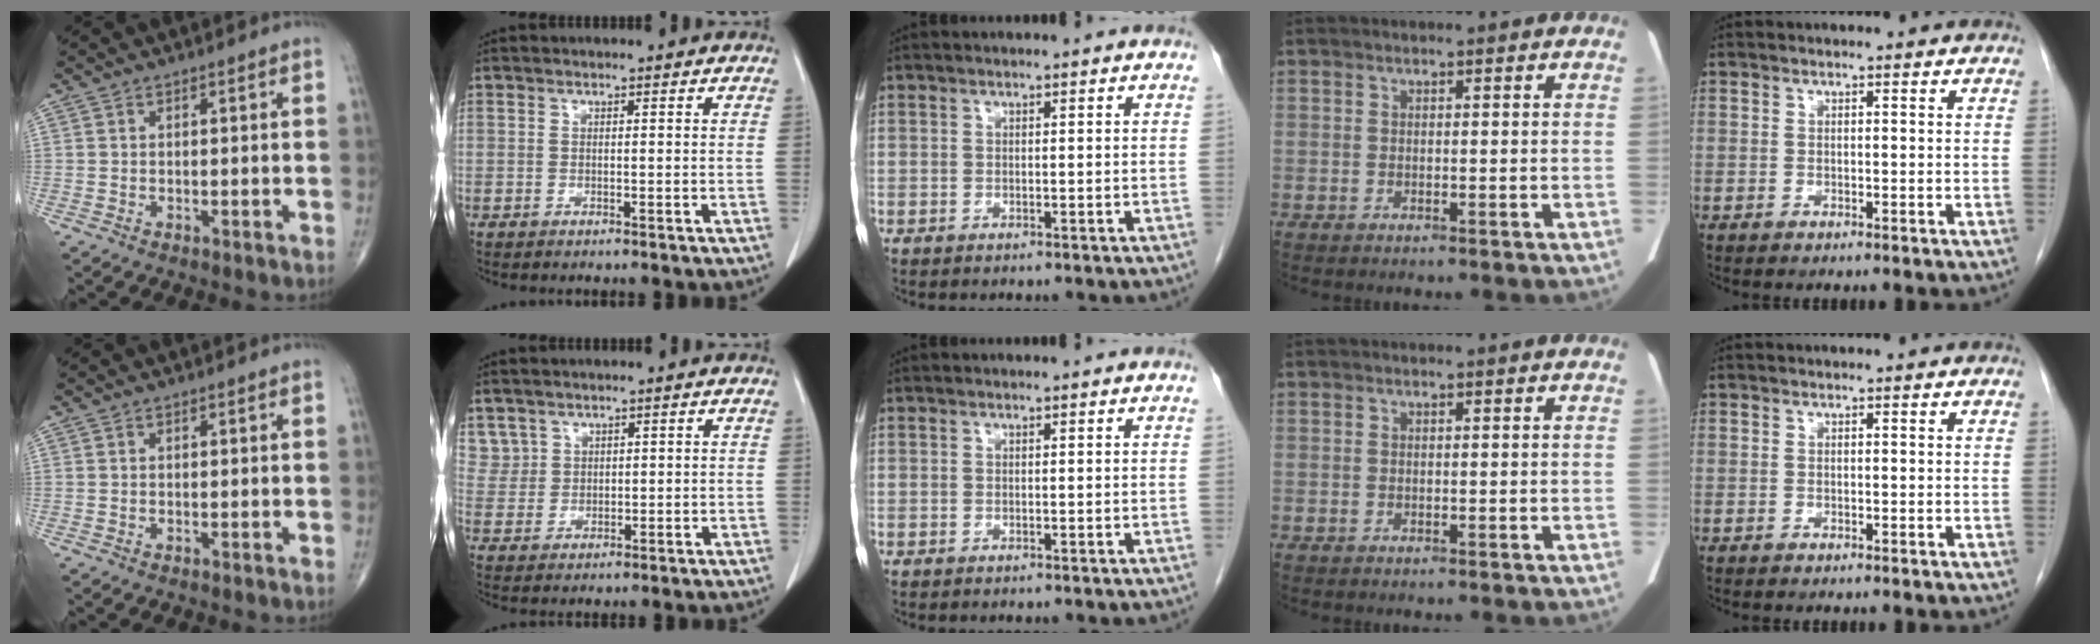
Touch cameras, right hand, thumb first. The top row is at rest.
{"index": {"total": 3.9, "force": [2.5, 3.0, -0.3], "torque": [0.020, 0.003, 0.051]}}